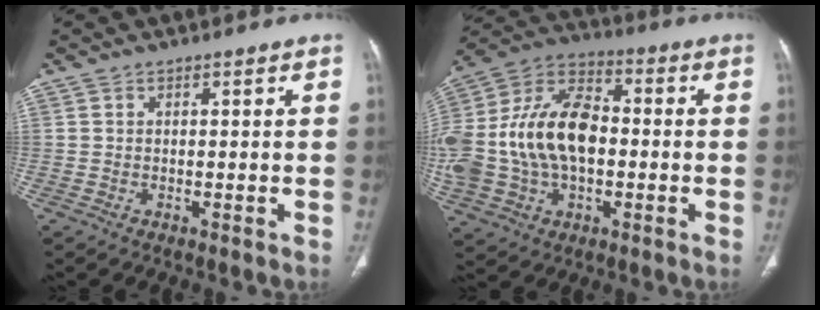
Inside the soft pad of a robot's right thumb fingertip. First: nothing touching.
{"total": 23.9, "force": [-1.0, 15.4, 18.2], "torque": [-0.379, 0.028, -0.012]}